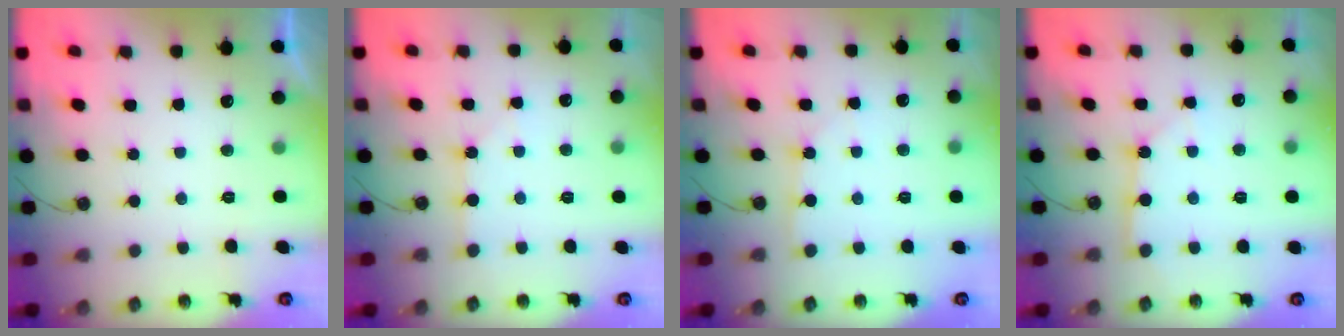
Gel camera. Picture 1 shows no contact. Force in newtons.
{"total": 1.7, "press": 1.7, "slide": 0.3}
{"total": 1.9, "press": 1.9, "slide": 0.2}
{"total": 2.4, "press": 2.4, "slide": 0.3}